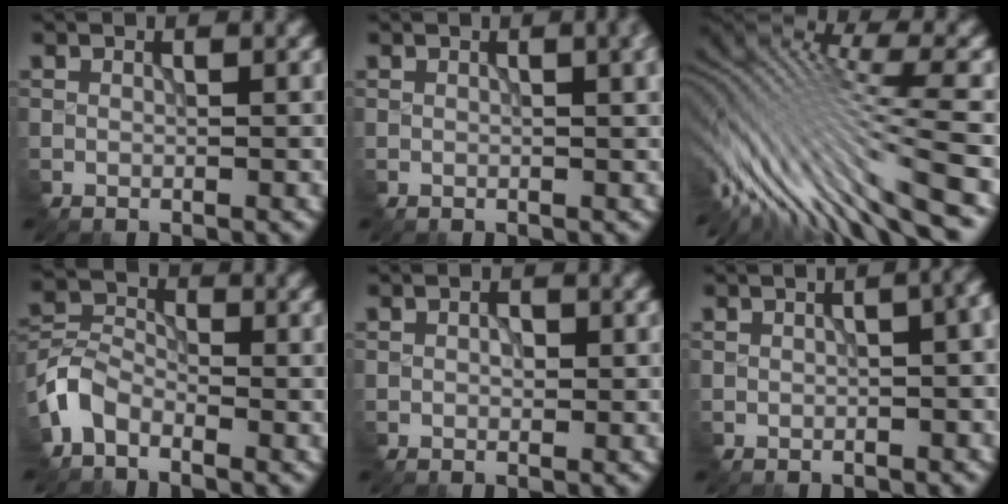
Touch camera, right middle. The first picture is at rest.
{"total": 4.3, "force": [1.1, 2.0, 3.6], "torque": [-0.024, 0.012, 0.013]}
{"total": 12.5, "force": [-5.5, 2.5, 10.9], "torque": [-0.216, 0.021, -0.087]}
{"total": 4.4, "force": [-2.8, 2.7, 2.1], "torque": [-0.048, 0.003, -0.069]}
{"total": 1.0, "force": [0.0, 0.8, 0.6], "torque": [-0.011, 0.001, 0.000]}
{"total": 14.7, "force": [1.1, 7.0, 12.8], "torque": [-0.077, 0.043, -0.007]}